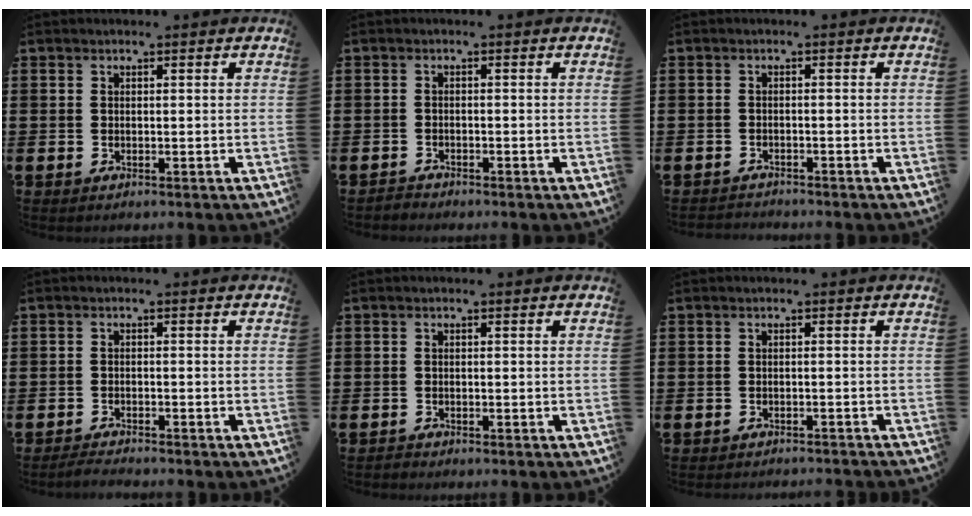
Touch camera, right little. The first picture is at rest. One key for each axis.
{"total": 1.0, "fx": -1.0, "fy": 0.1, "fz": -0.1, "tx": -0.001, "ty": 0.002, "tz": -0.021}
{"total": 1.1, "fx": -1.1, "fy": 0.0, "fz": -0.1, "tx": -0.002, "ty": 0.004, "tz": -0.024}
{"total": 1.4, "fx": -1.4, "fy": 0.0, "fz": 0.2, "tx": -0.007, "ty": 0.002, "tz": -0.027}
{"total": 0.6, "fx": -0.6, "fy": 0.1, "fz": 0.0, "tx": -0.001, "ty": -0.002, "tz": -0.012}
{"total": 0.9, "fx": -0.9, "fy": -0.1, "fz": 0.0, "tx": -0.001, "ty": 0.001, "tz": -0.019}